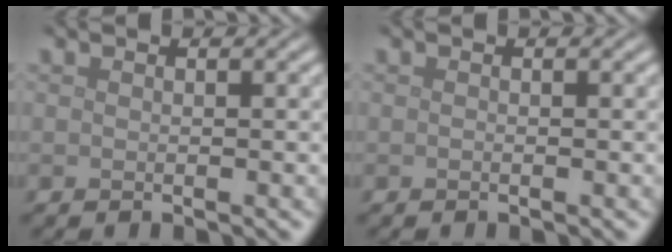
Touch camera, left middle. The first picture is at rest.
{"total": 0.0}